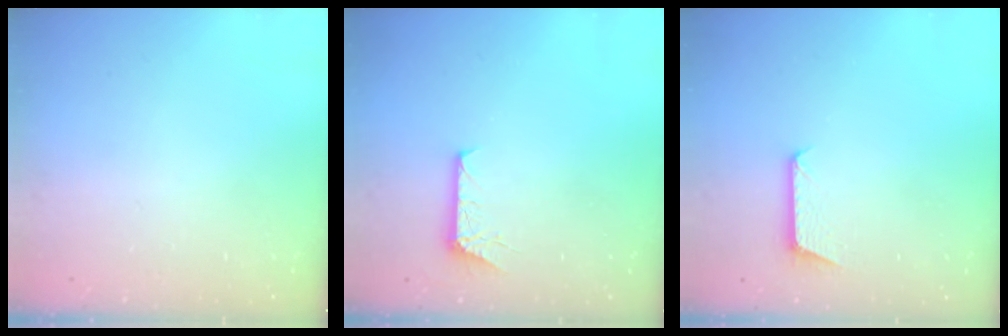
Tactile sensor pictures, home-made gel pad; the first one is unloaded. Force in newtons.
{"total": 5.9, "press": 5.9, "slide": 0.6}
{"total": 5.8, "press": 5.7, "slide": 0.5}